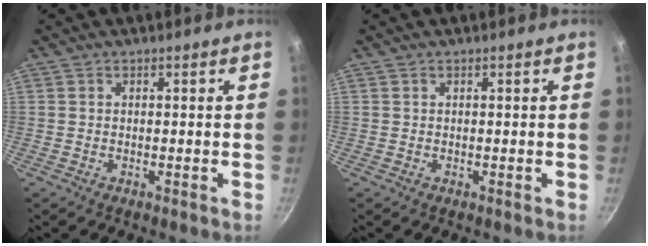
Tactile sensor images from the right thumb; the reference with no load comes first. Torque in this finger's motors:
{"motor_torque": [-0.06, -0.02, -0.44, 0.44, -0.01]}